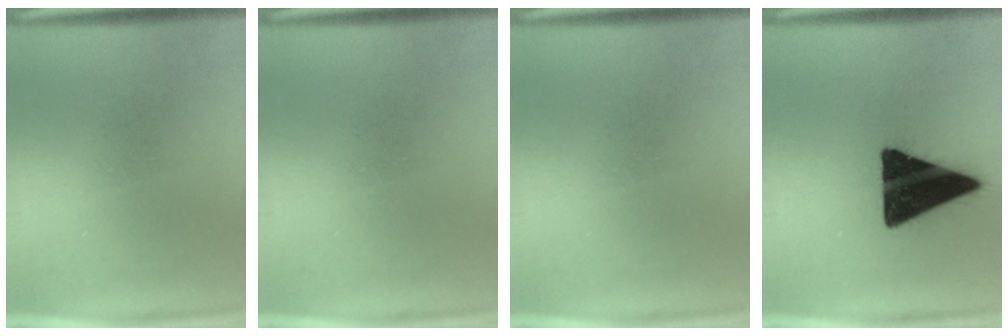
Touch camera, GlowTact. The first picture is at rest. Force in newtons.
{"total": 0.0}
{"total": 0.0}
{"total": 18.8}